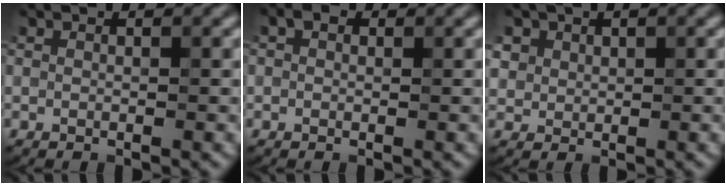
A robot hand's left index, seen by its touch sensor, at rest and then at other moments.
{"total": 0.9, "force": [0.3, 0.6, 0.6], "torque": [-0.008, 0.001, -0.001]}
{"total": 1.5, "force": [0.7, 1.3, 0.3], "torque": [-0.005, -0.006, 0.027]}